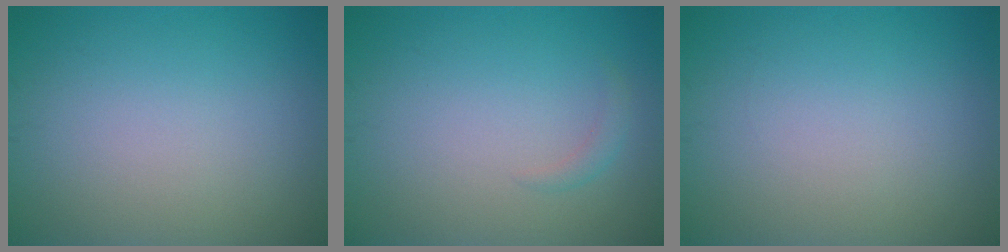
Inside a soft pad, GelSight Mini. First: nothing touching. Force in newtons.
{"total": 0.9, "press": 0.9, "slide": 0.1}
{"total": 0.0}